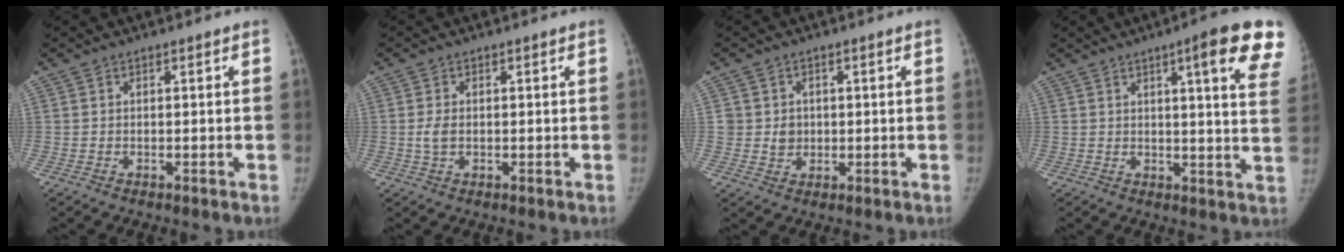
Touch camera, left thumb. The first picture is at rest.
{"total": 2.4, "force": [0.1, 1.6, 1.8], "torque": [-0.036, 0.000, 0.002]}
{"total": 3.5, "force": [0.3, 3.3, 1.1], "torque": [0.002, 0.001, 0.009]}
{"total": 15.8, "force": [8.9, 2.2, 12.9], "torque": [-0.143, -0.031, 0.096]}